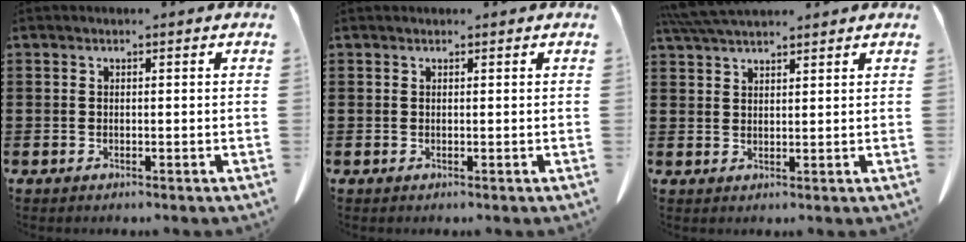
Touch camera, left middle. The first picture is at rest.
{"total": 0.0}
{"total": 5.0, "force": [4.4, 0.7, 2.1], "torque": [-0.054, -0.008, 0.086]}